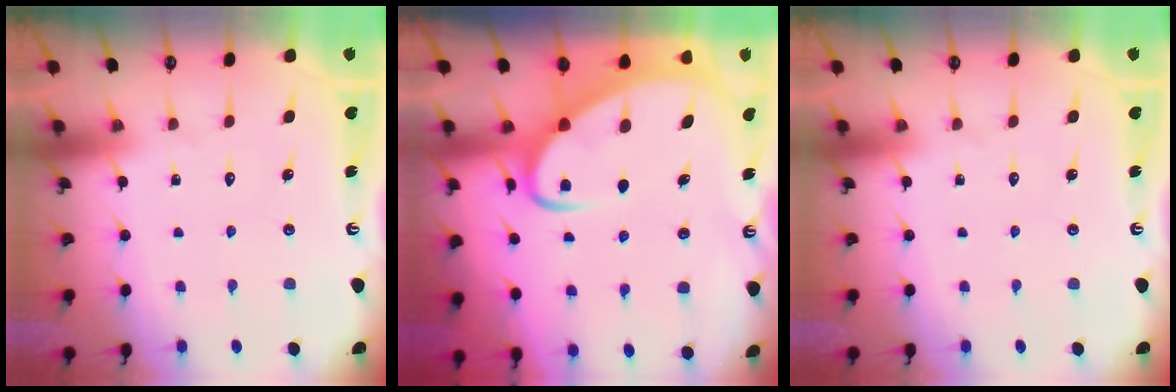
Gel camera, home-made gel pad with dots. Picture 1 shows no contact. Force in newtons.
{"total": 6.3, "press": 6.2, "slide": 0.8}
{"total": 0.0}